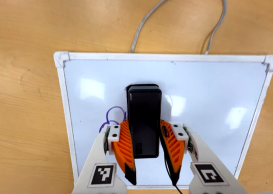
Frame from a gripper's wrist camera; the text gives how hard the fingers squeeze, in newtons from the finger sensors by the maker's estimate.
{"total": 11.9, "left": 12.2, "right": 11.5}